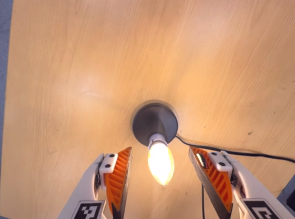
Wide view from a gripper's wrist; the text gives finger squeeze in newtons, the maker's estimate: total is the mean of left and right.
{"total": 0.0}